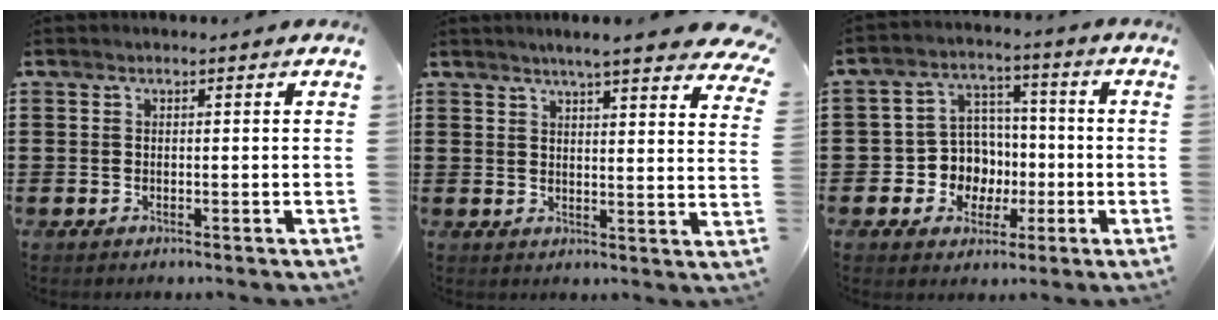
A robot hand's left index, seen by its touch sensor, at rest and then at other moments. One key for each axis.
{"total": 5.4, "fx": 4.8, "fy": -0.4, "fz": 2.4, "tx": -0.056, "ty": -0.021, "tz": 0.081}
{"total": 7.8, "fx": -1.0, "fy": 7.4, "fz": 2.2, "tx": -0.072, "ty": 0.018, "tz": -0.011}